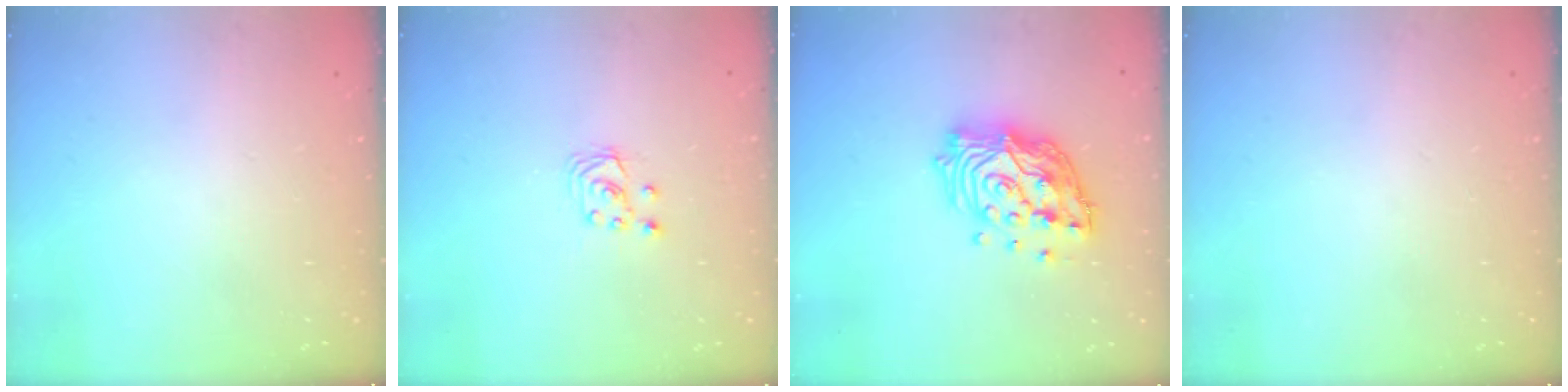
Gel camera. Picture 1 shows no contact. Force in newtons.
{"total": 2.6, "press": 2.6, "slide": 0.3}
{"total": 17.4, "press": 17.1, "slide": 3.2}
{"total": 0.0}